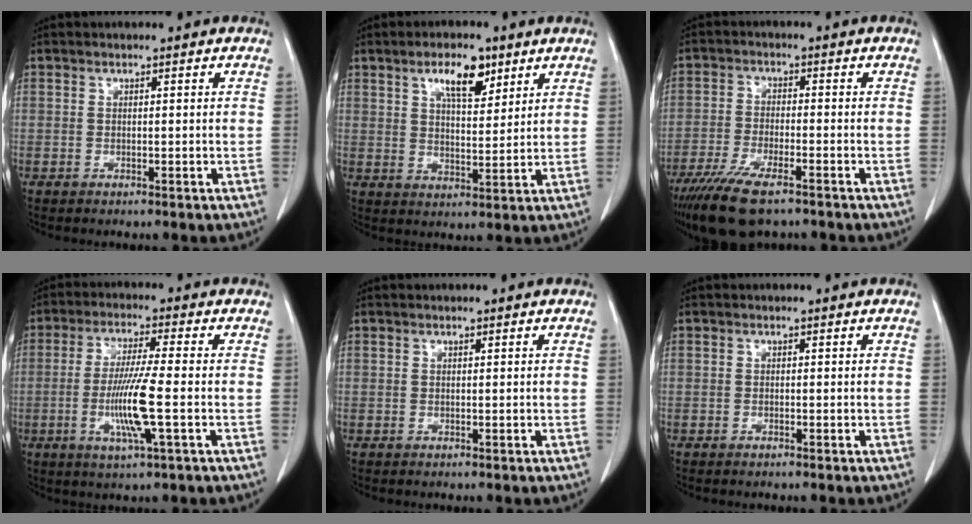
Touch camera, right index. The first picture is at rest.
{"total": 7.2, "force": [4.2, 2.6, 5.2], "torque": [-0.092, 0.004, 0.071]}
{"total": 10.4, "force": [-7.4, 2.5, 6.8], "torque": [-0.125, -0.021, -0.124]}
{"total": 9.2, "force": [-2.0, -0.4, 9.0], "torque": [-0.179, -0.013, -0.041]}
{"total": 0.0}
{"total": 0.0}